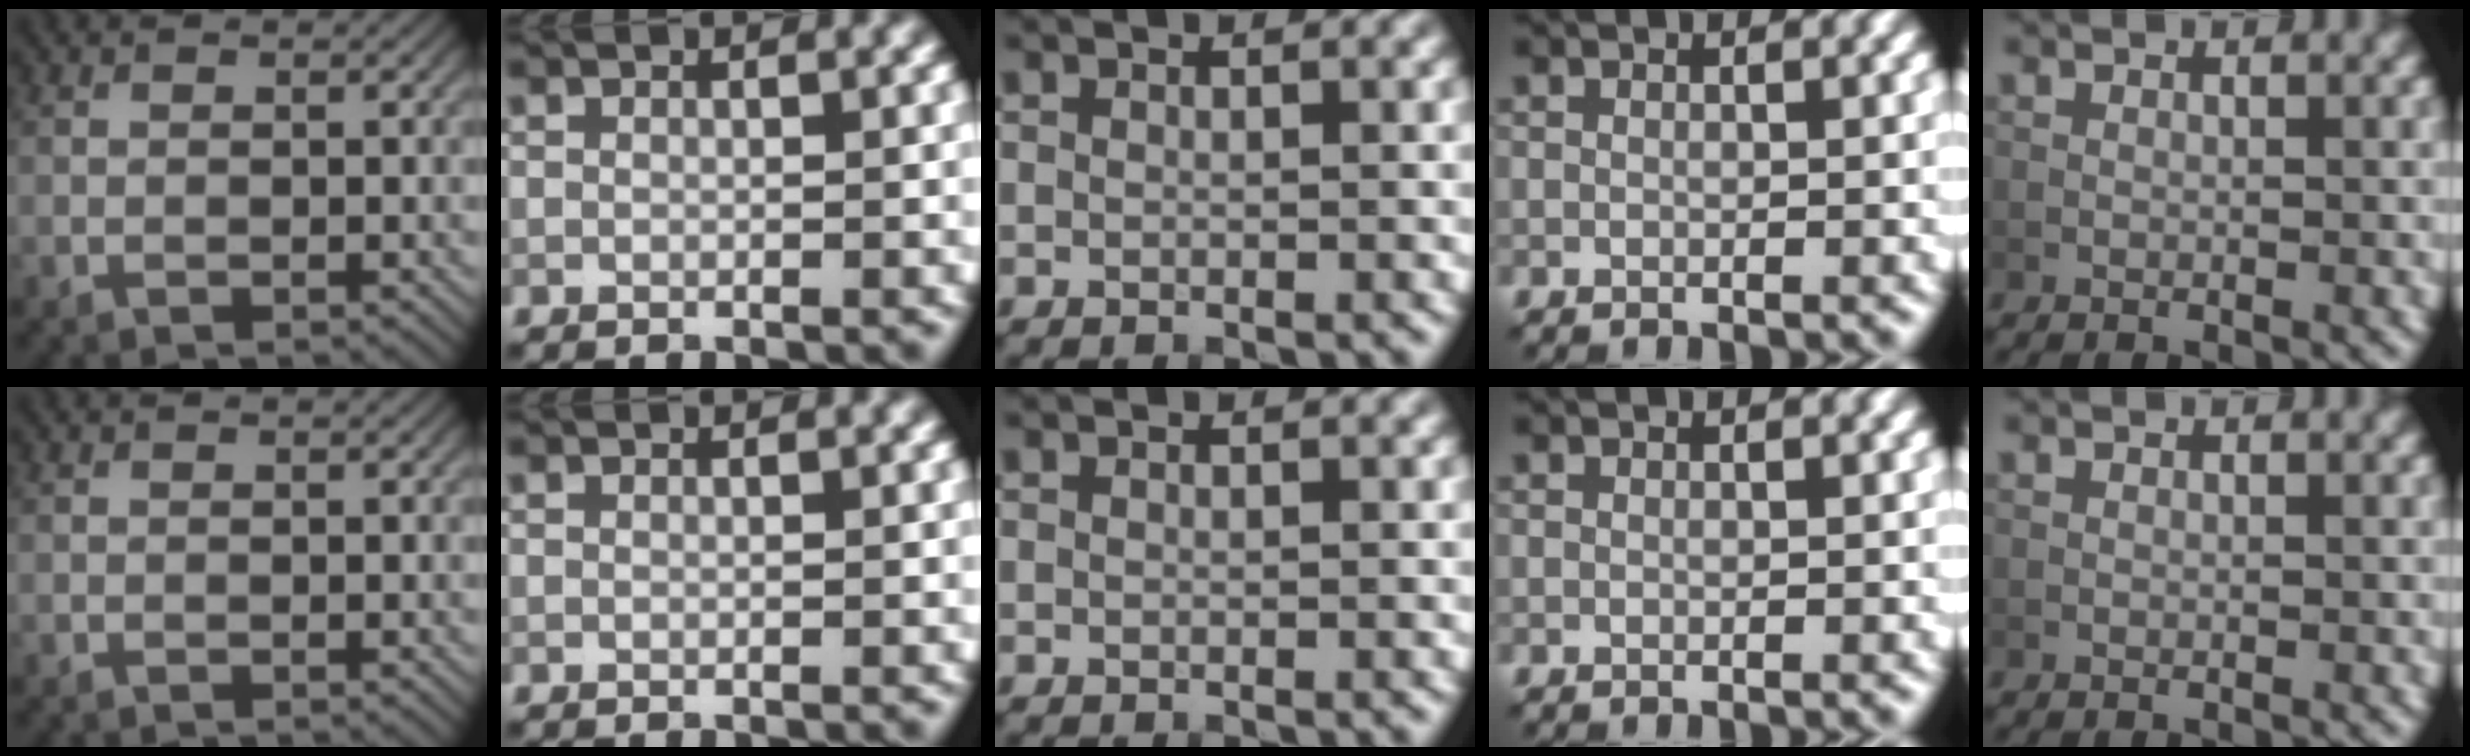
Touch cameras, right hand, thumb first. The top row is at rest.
{}